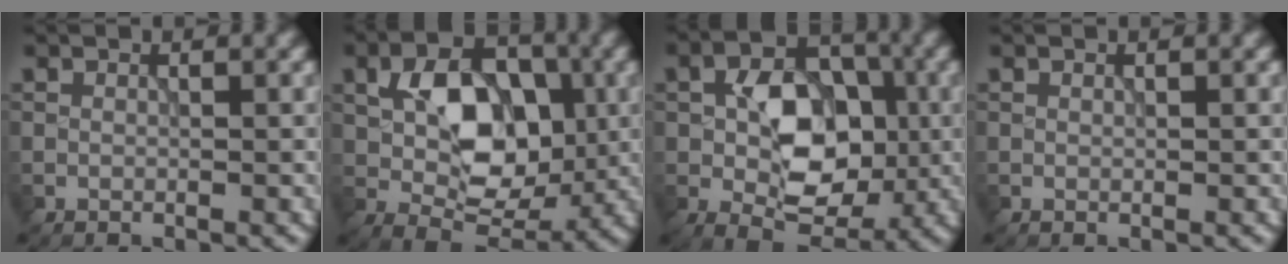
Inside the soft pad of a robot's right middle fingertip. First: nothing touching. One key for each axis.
{"total": 8.6, "fx": 0.5, "fy": 5.5, "fz": 6.5, "tx": -0.111, "ty": -0.002, "tz": 0.011}
{"total": 8.2, "fx": -0.7, "fy": 5.3, "fz": 6.2, "tx": -0.093, "ty": 0.005, "tz": -0.013}
{"total": 0.0}